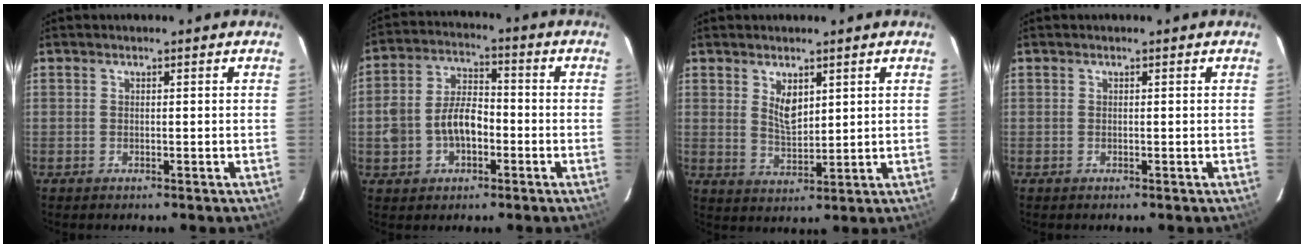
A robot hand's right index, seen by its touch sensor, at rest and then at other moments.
{"total": 9.8, "force": [-2.5, 6.4, 7.0], "torque": [-0.148, 0.021, -0.038]}
{"total": 4.8, "force": [2.3, 2.4, 3.5], "torque": [-0.057, -0.005, 0.045]}
{"total": 0.0}